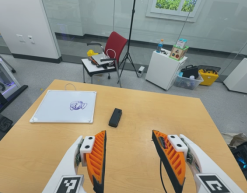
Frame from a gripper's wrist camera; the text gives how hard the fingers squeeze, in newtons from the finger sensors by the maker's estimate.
{"total": 0.0}